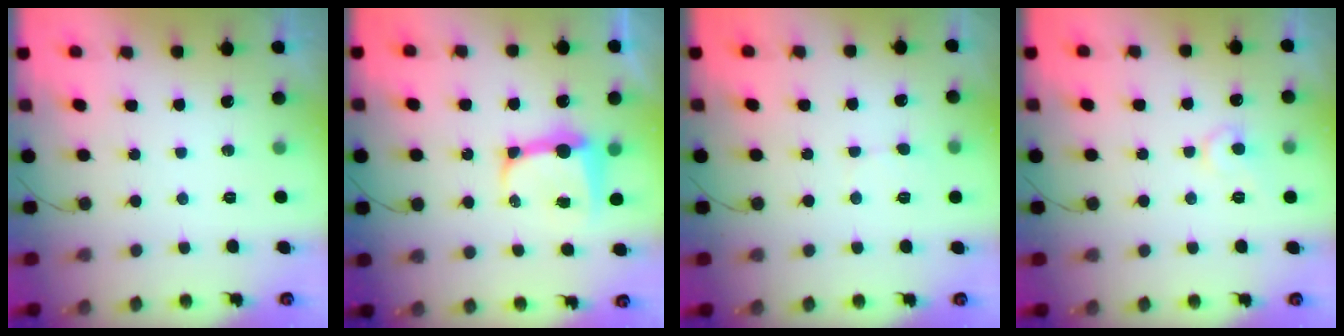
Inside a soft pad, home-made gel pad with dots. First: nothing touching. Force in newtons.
{"total": 9.6, "press": 9.5, "slide": 1.3}
{"total": 4.5, "press": 4.5, "slide": 0.6}
{"total": 7.0, "press": 7.0, "slide": 0.7}